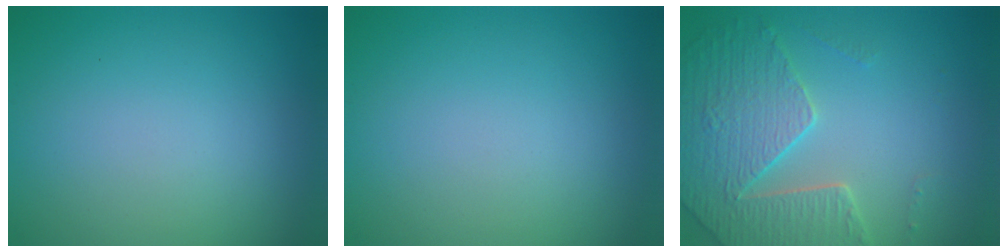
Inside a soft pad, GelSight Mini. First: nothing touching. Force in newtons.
{"total": 0.0}
{"total": 5.0, "press": 4.6, "slide": 2.1}